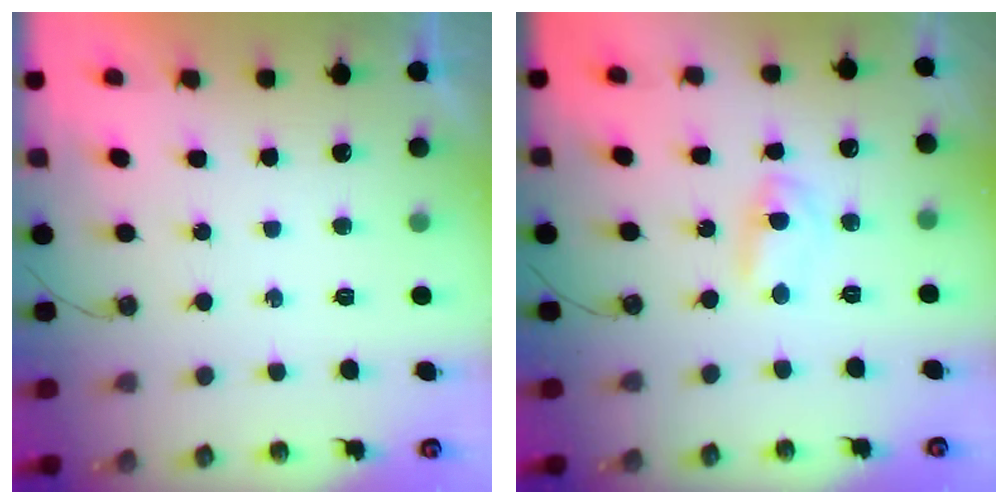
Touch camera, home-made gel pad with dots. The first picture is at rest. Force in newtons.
{"total": 2.4, "press": 2.4, "slide": 0.2}